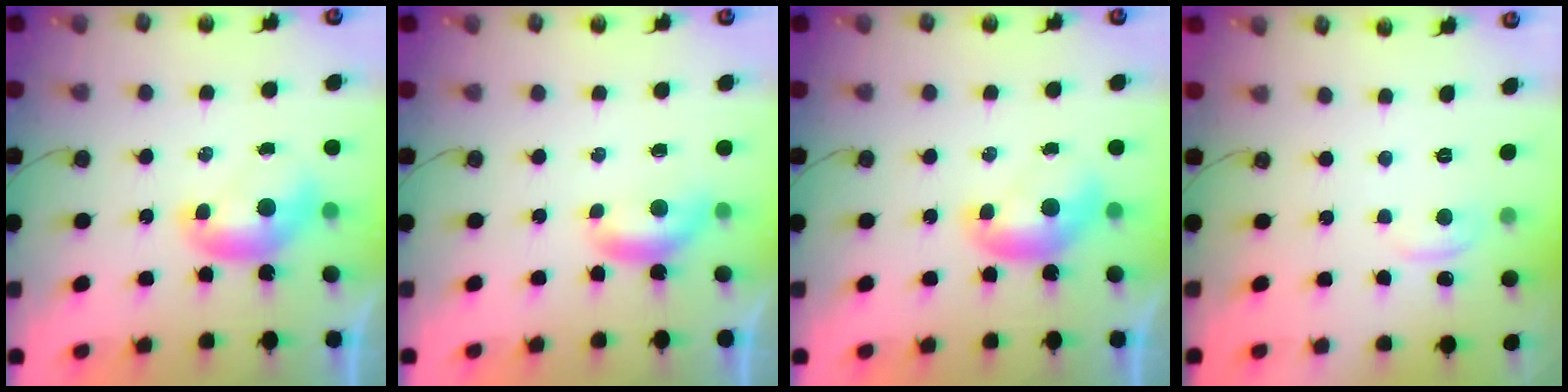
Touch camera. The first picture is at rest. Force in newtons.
{"total": 2.2, "press": 2.2, "slide": 0.4}
{"total": 0.0}
{"total": 1.1, "press": 0.8, "slide": 0.7}